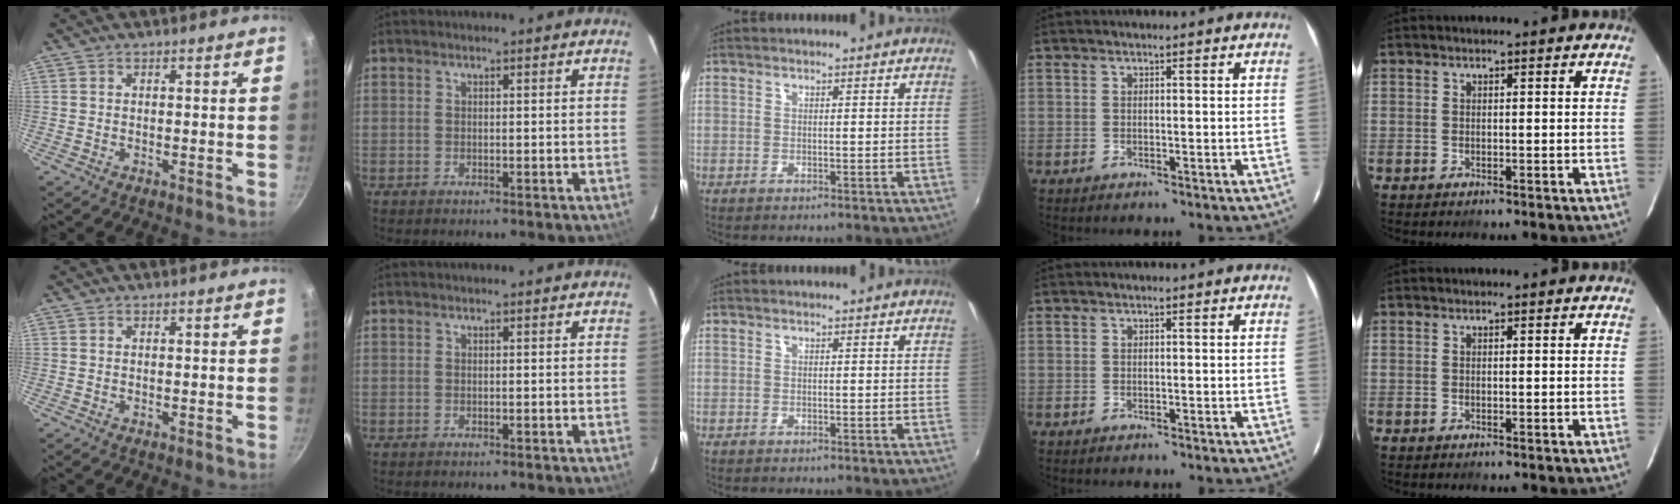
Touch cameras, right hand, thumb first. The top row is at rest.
{}